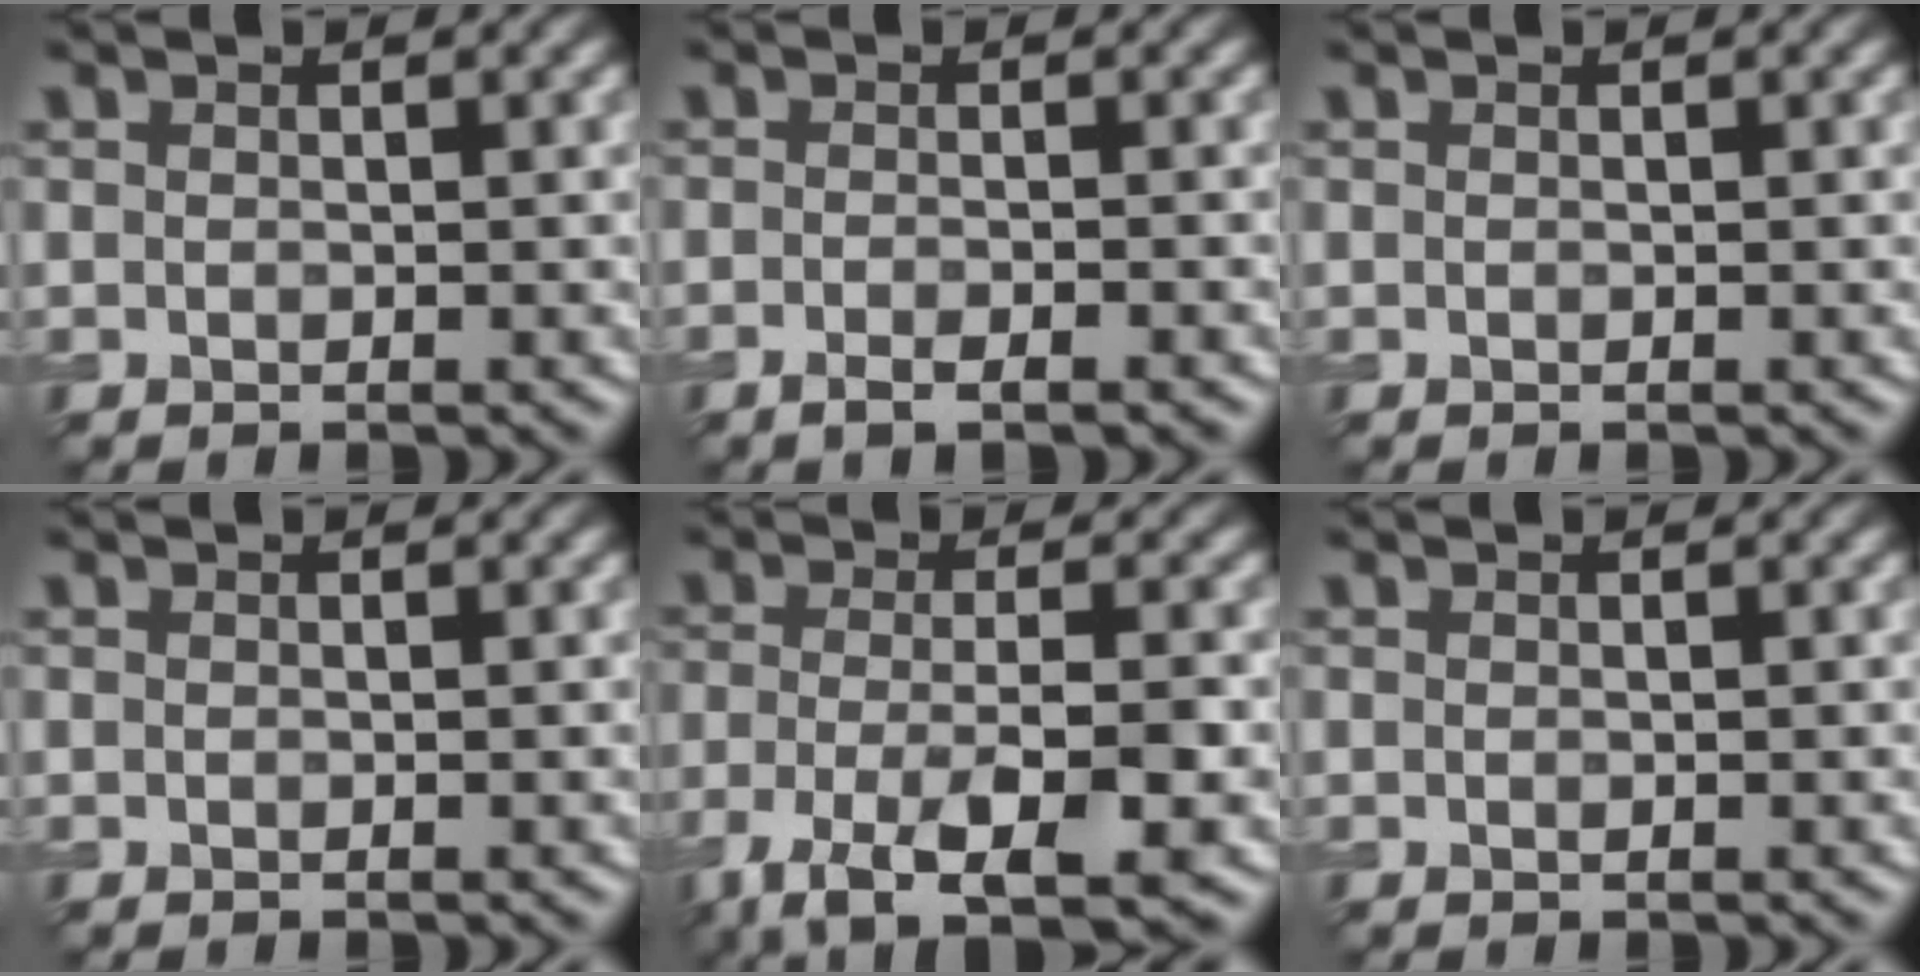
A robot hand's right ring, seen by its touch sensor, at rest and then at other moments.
{"total": 2.1, "force": [-1.1, 0.5, 1.7], "torque": [-0.021, -0.001, -0.021]}
{"total": 0.0}
{"total": 0.0}
{"total": 8.3, "force": [-4.2, 2.5, 6.7], "torque": [-0.122, -0.010, -0.075]}
{"total": 0.0}